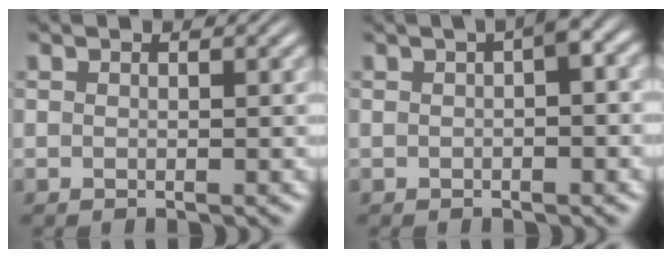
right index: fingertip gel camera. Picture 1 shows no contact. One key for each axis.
{"total": 2.0, "fx": 0.2, "fy": 0.5, "fz": 1.9, "tx": -0.019, "ty": 0.011, "tz": 0.000}